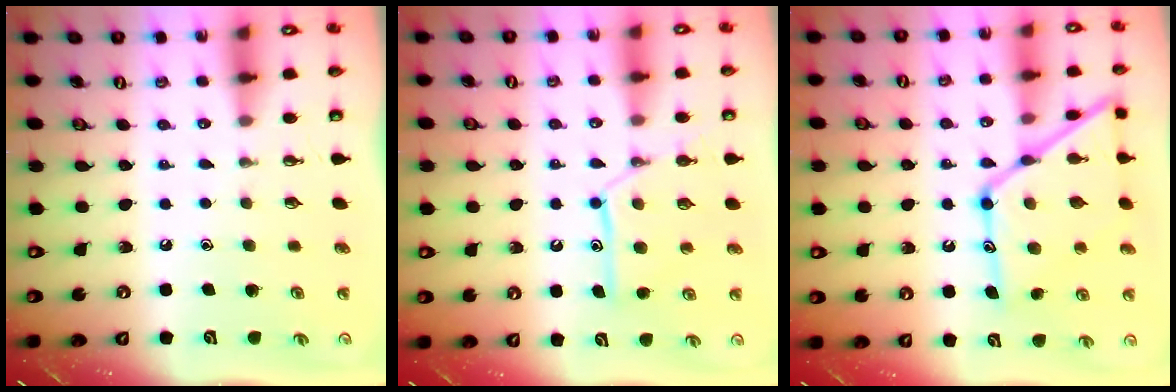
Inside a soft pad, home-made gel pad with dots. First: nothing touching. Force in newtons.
{"total": 12.5, "press": 12.5, "slide": 1.0}
{"total": 18.9, "press": 18.8, "slide": 1.7}